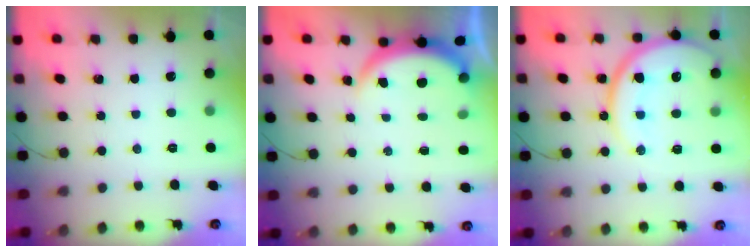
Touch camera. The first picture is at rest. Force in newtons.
{"total": 3.9, "press": 3.9, "slide": 0.2}
{"total": 15.4, "press": 15.3, "slide": 1.6}